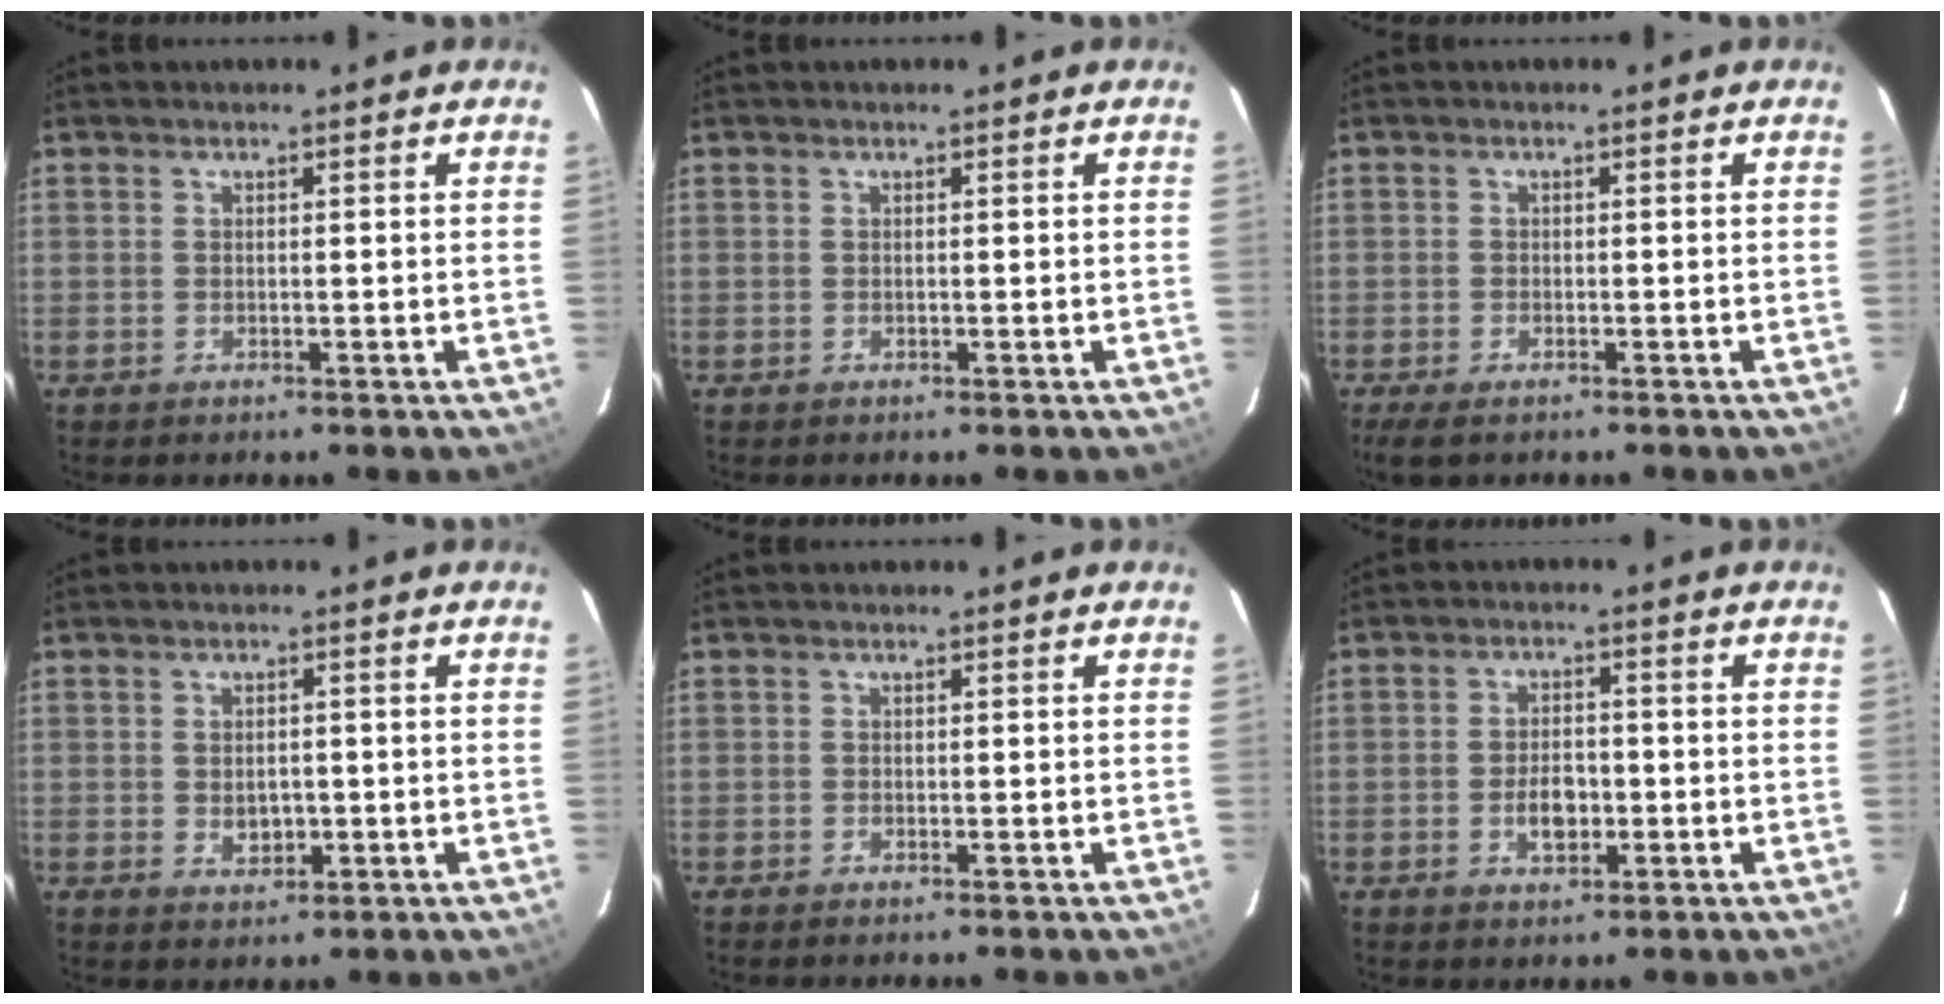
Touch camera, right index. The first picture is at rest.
{"total": 0.0}
{"total": 3.7, "force": [-2.7, 1.4, 2.2], "torque": [-0.050, -0.016, -0.048]}
{"total": 3.2, "force": [-0.4, 2.5, 2.0], "torque": [-0.032, -0.003, -0.001]}
{"total": 0.0}
{"total": 4.9, "force": [-1.4, 2.9, 3.7], "torque": [-0.069, 0.004, -0.018]}